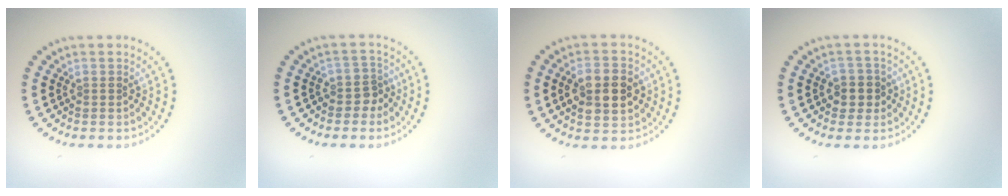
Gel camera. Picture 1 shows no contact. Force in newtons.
{"total": 1.9, "press": 1.5, "slide": 1.2}
{"total": 4.9, "press": 4.9, "slide": 0.2}
{"total": 2.3, "press": 2.1, "slide": 1.0}